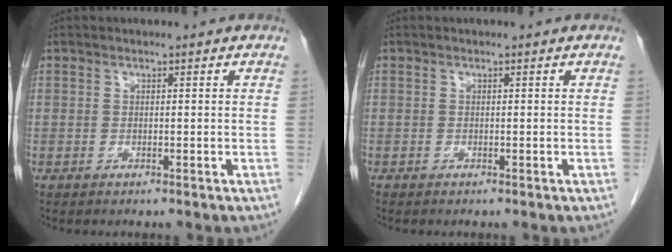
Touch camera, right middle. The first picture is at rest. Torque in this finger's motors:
{"motor_torque": [-0.57, -0.10, -0.09, -0.02]}